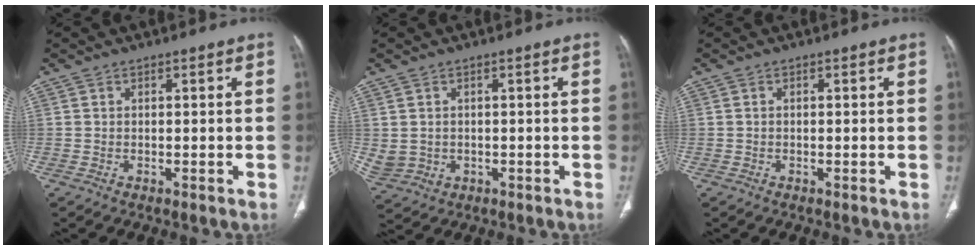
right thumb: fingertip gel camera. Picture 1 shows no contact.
{"total": 6.3, "force": [-0.2, 5.5, 3.1], "torque": [-0.084, 0.002, 0.017]}
{"total": 0.0}